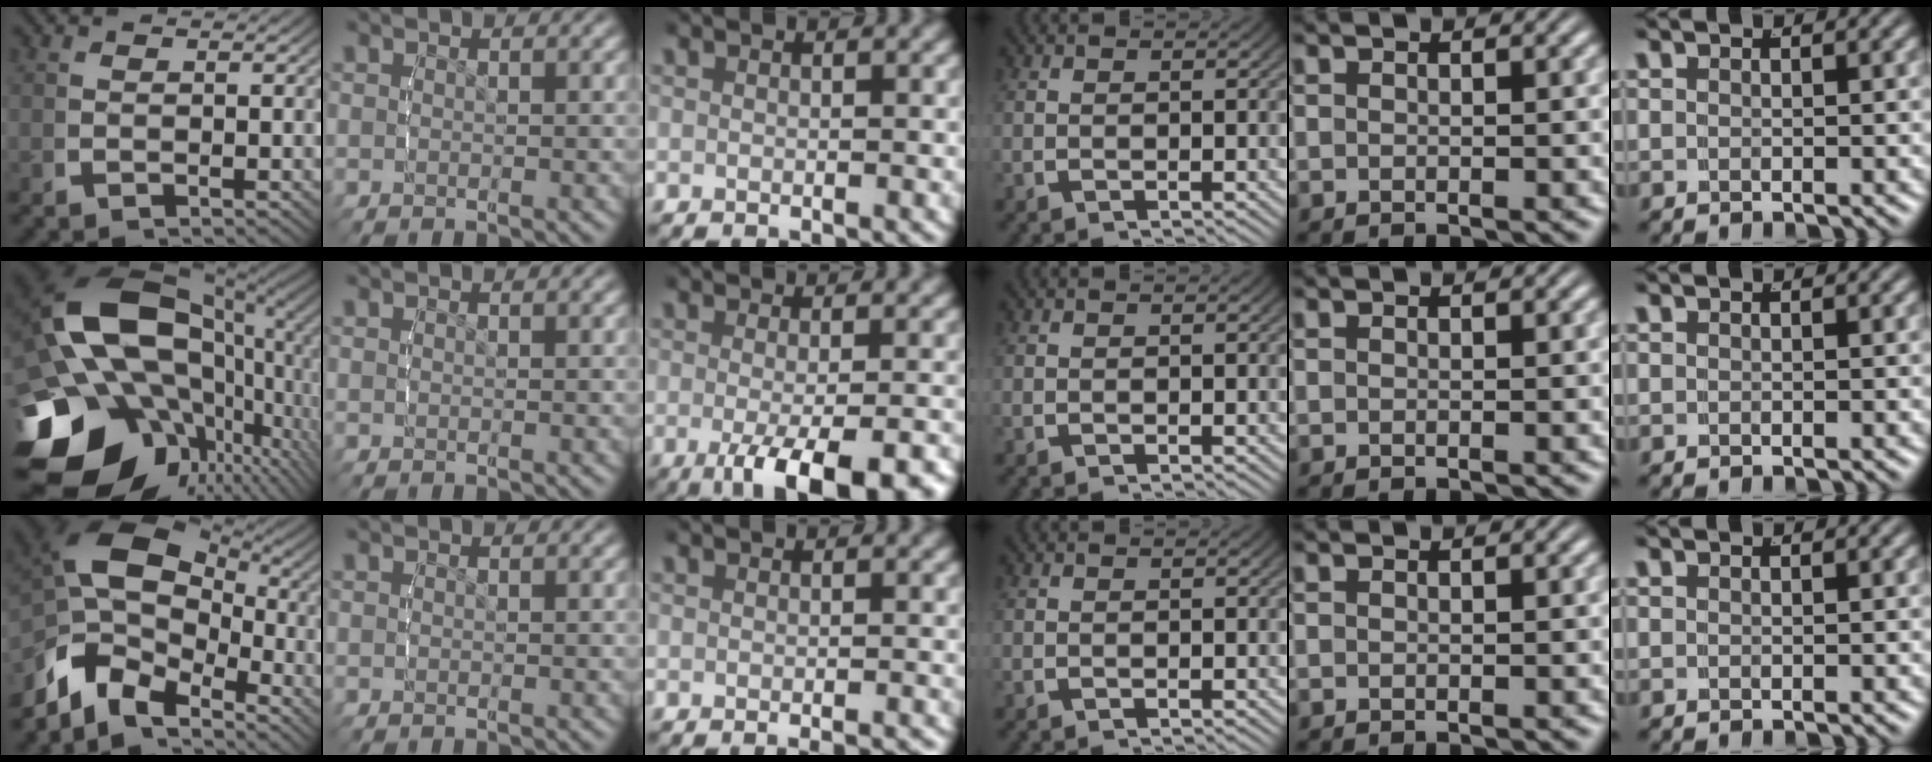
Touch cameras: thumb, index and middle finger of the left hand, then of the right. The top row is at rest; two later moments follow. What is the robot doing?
{"motion": "lift_and_place", "object": "lipstick"}